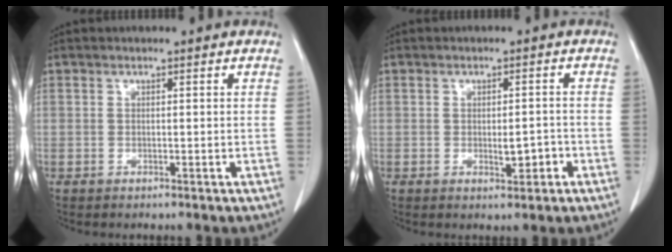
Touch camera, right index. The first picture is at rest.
{"total": 3.4, "force": [-1.1, 1.3, 2.9], "torque": [-0.046, 0.001, -0.008]}